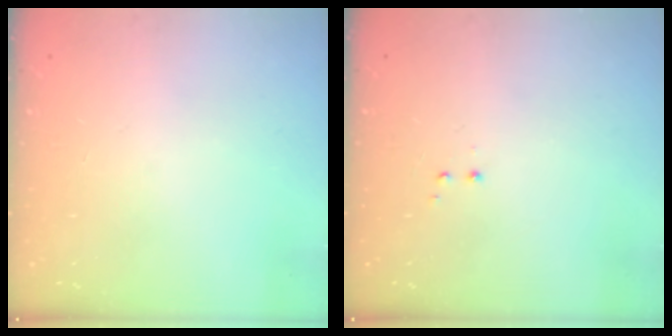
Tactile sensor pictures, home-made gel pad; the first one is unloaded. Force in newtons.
{"total": 1.2, "press": 1.1, "slide": 0.6}